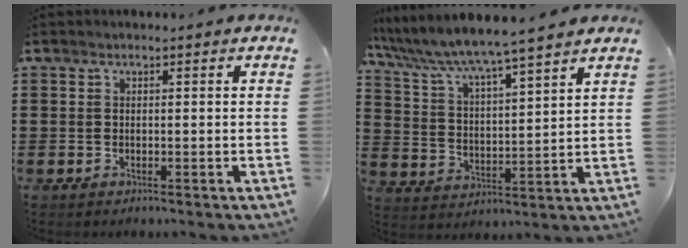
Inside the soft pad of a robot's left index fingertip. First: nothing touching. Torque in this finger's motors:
{"motor_torque": [2.14, 0.00, 0.05, -0.16]}